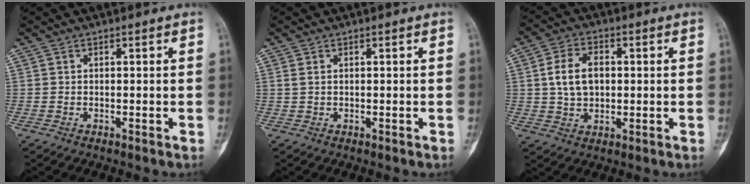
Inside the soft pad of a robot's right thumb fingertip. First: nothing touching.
{"total": 0.8, "force": [0.3, 0.4, 0.6], "torque": [-0.017, 0.007, 0.010]}
{"total": 7.7, "force": [0.9, 5.1, 5.7], "torque": [-0.092, 0.006, 0.017]}